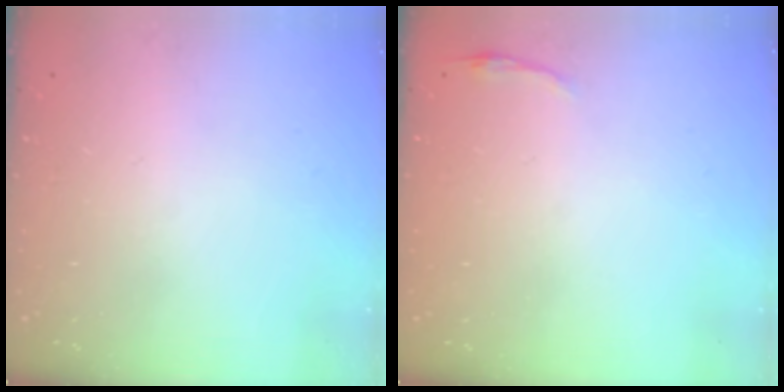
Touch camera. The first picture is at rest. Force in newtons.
{"total": 2.8, "press": 2.8, "slide": 0.6}